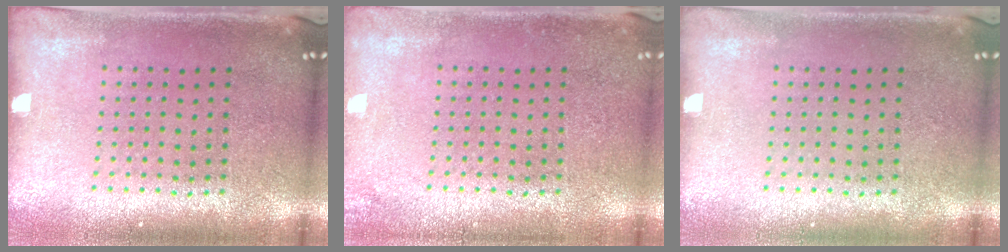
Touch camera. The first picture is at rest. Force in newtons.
{"total": 1.3, "press": 1.3, "slide": 0.1}
{"total": 0.0}